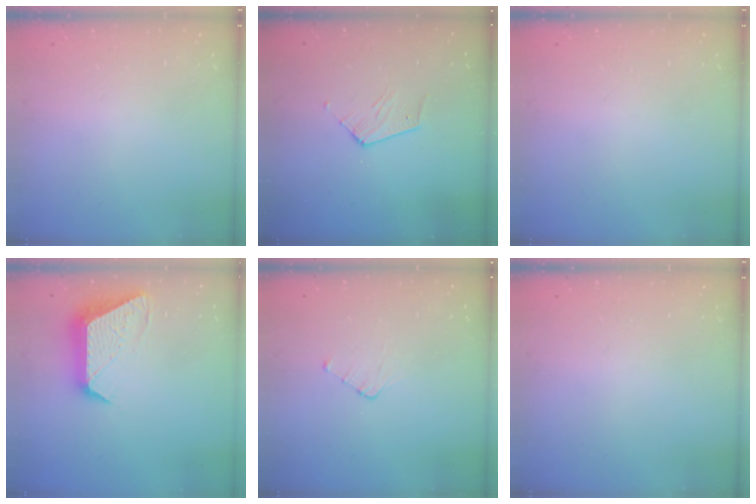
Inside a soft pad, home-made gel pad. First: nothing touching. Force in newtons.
{"total": 5.3, "press": 5.2, "slide": 0.5}
{"total": 0.0}
{"total": 12.1, "press": 12.1, "slide": 0.6}
{"total": 2.5, "press": 2.5, "slide": 0.3}
{"total": 0.0}